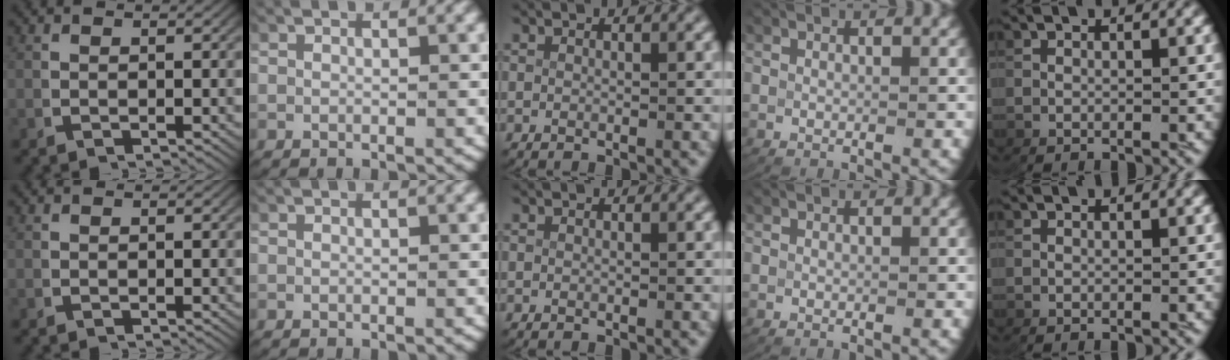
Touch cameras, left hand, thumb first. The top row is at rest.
{}